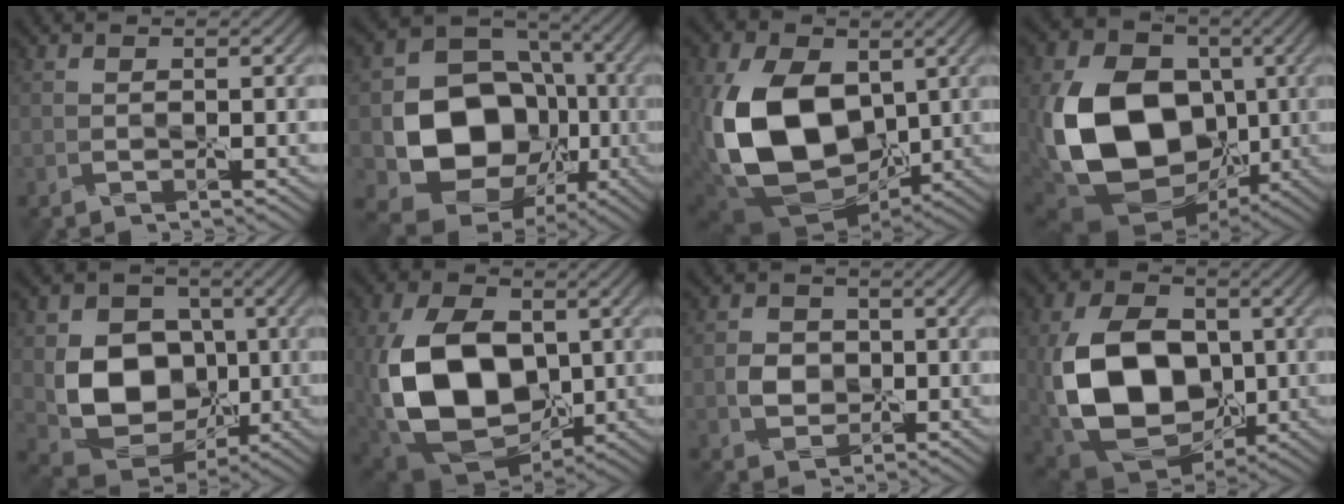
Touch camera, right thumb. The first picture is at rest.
{"total": 13.0, "force": [-2.2, 10.9, 6.7], "torque": [-0.110, -0.025, -0.039]}
{"total": 14.6, "force": [0.3, 10.3, 10.4], "torque": [-0.233, -0.024, 0.001]}
{"total": 16.2, "force": [-1.2, 11.9, 10.8], "torque": [-0.230, -0.017, -0.018]}
{"total": 9.0, "force": [0.2, 7.5, 5.0], "torque": [-0.104, -0.009, 0.000]}
{"total": 15.4, "force": [-0.5, 10.5, 11.2], "torque": [-0.229, -0.022, -0.004]}
{"total": 2.1, "force": [0.1, 2.1, 0.4], "torque": [-0.001, 0.005, -0.005]}
{"total": 13.8, "force": [-0.7, 9.9, 9.6], "torque": [-0.205, -0.004, -0.022]}